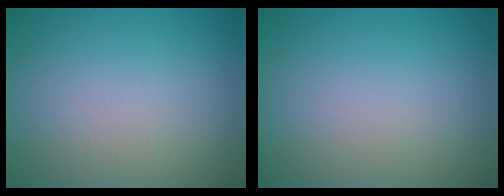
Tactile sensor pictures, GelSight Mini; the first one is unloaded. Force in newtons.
{"total": 0.0}